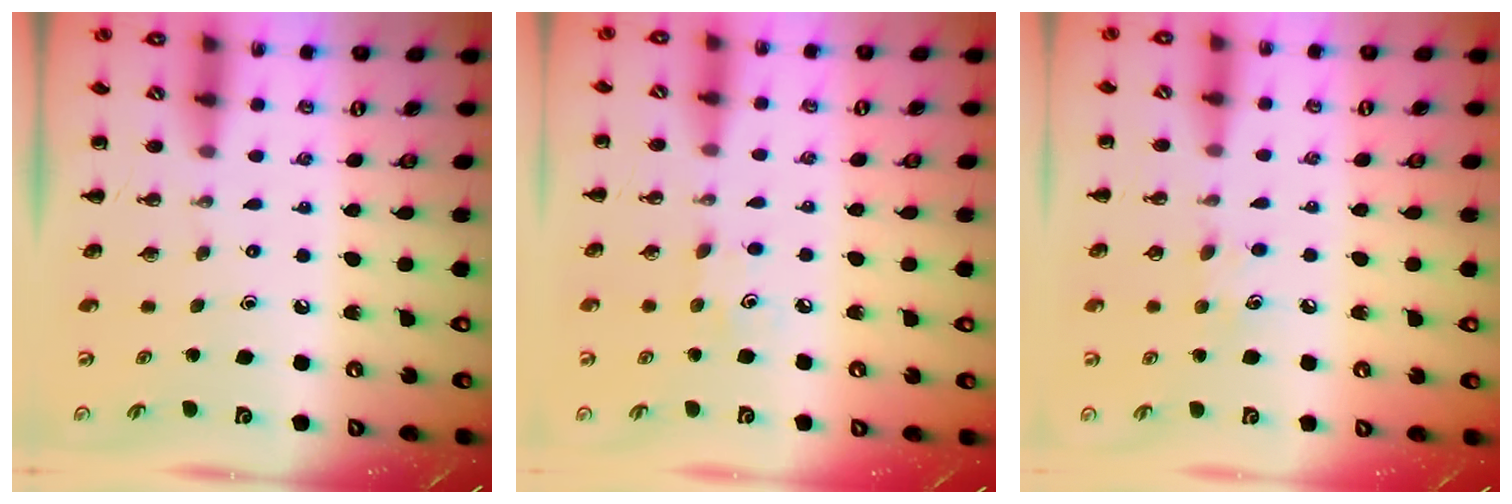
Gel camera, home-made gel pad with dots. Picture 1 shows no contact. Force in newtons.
{"total": 3.8, "press": 3.7, "slide": 0.8}
{"total": 6.1, "press": 5.9, "slide": 1.5}